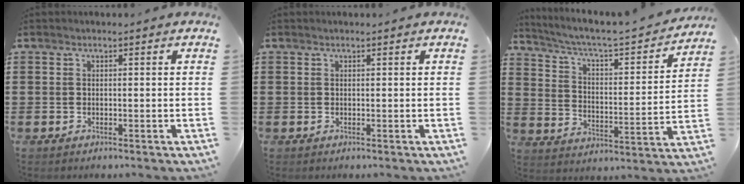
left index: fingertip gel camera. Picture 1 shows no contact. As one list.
[{"total": 0.0}, {"total": 4.2, "force": [3.5, 0.6, 2.2], "torque": [-0.064, -0.036, 0.047]}]